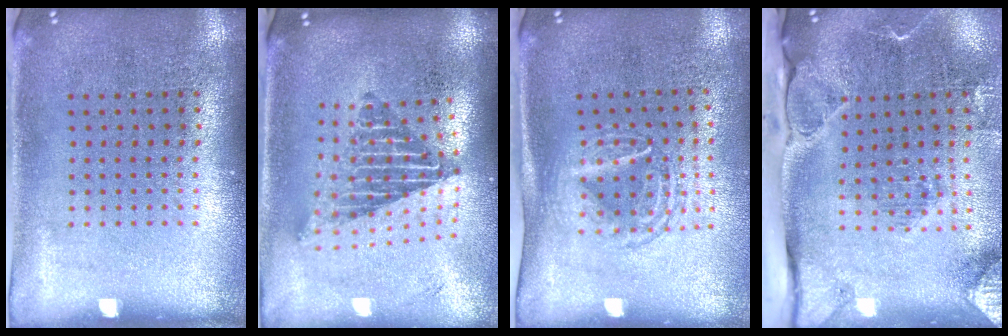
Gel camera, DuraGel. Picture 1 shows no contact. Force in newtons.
{"total": 2.1, "press": 1.6, "slide": 1.4}
{"total": 1.6, "press": 1.3, "slide": 0.9}
{"total": 3.0, "press": 2.3, "slide": 1.9}